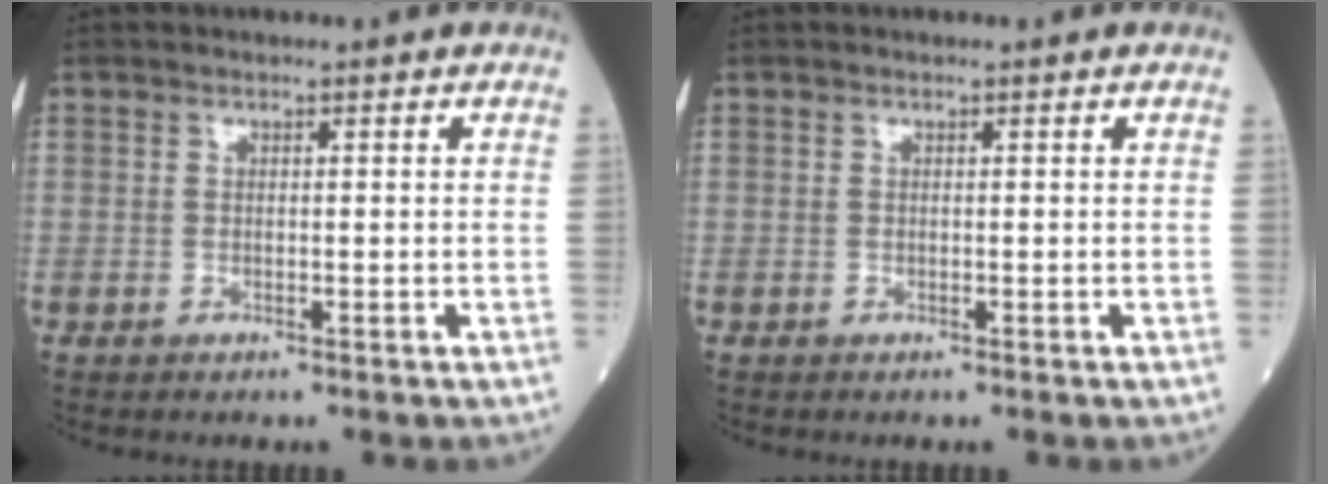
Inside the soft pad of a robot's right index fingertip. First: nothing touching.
{"total": 0.0}